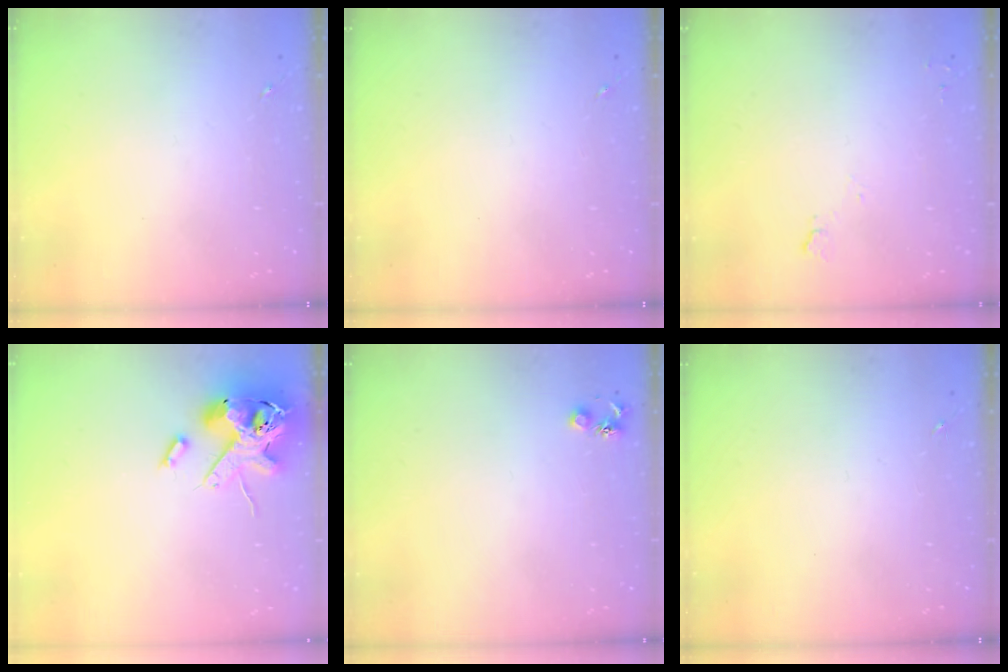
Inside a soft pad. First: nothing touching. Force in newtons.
{"total": 0.0}
{"total": 5.1, "press": 5.1, "slide": 0.6}
{"total": 16.4, "press": 16.2, "slide": 2.7}
{"total": 4.5, "press": 4.5, "slide": 0.6}
{"total": 0.0}